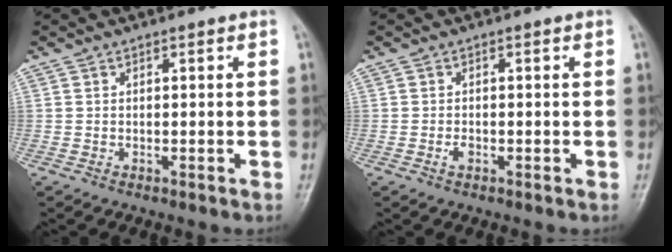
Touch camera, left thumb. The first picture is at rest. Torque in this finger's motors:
{"motor_torque": [-0.03, 0.04, 0.23, 0.11, 0.00]}